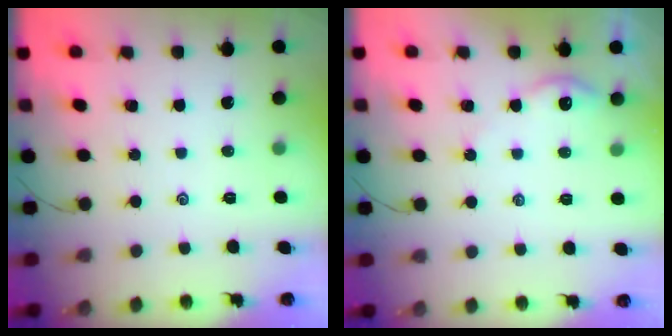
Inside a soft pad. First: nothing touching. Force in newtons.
{"total": 4.6, "press": 4.5, "slide": 0.5}